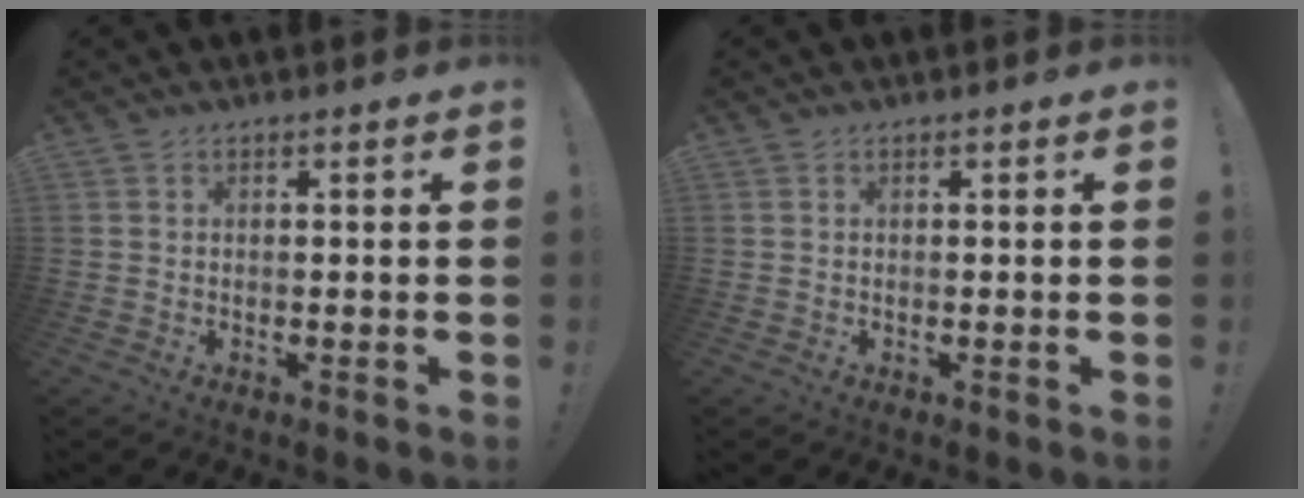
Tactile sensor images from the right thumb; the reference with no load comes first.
{"total": 0.0}